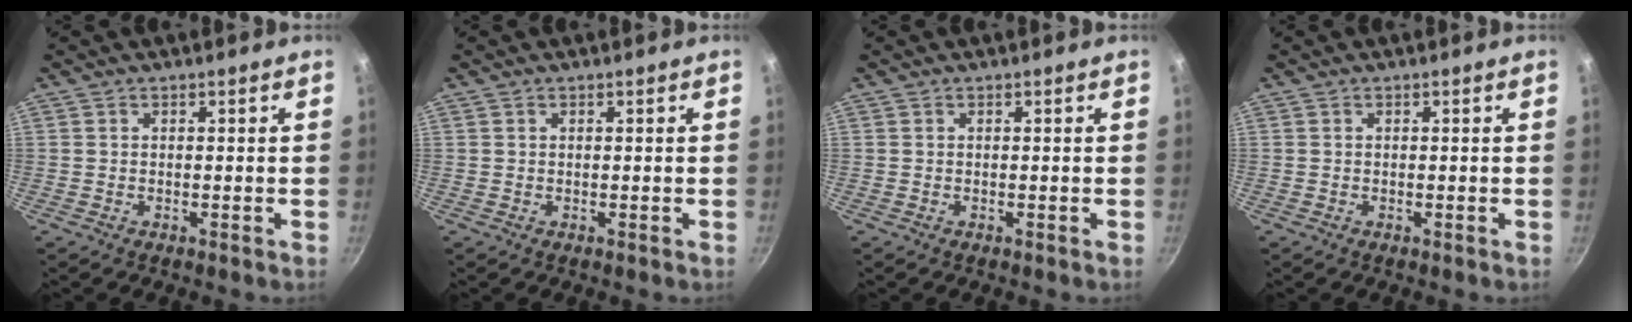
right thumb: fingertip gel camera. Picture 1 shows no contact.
{"total": 0.0}
{"total": 0.0}
{"total": 0.0}